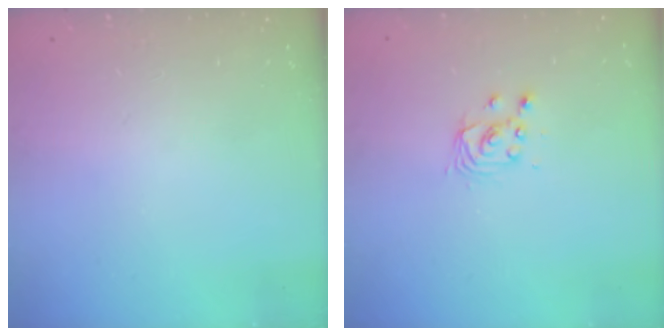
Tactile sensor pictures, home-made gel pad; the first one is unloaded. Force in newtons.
{"total": 3.2, "press": 3.2, "slide": 0.2}